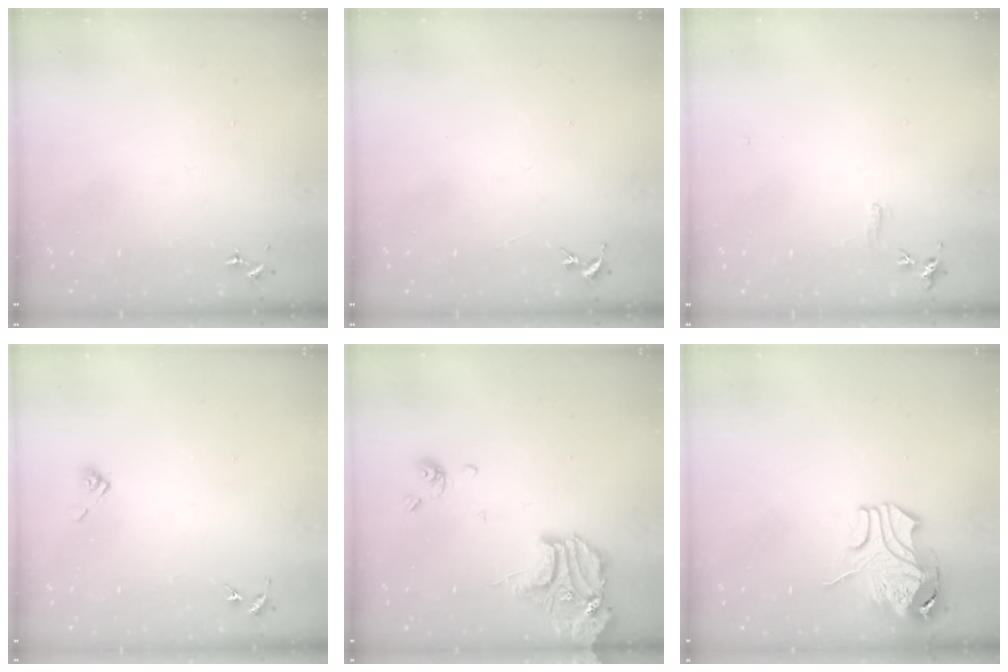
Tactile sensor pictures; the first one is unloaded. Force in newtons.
{"total": 0.0}
{"total": 5.6, "press": 5.5, "slide": 0.7}
{"total": 4.7, "press": 4.2, "slide": 2.2}
{"total": 16.0, "press": 15.8, "slide": 2.5}
{"total": 10.8, "press": 10.7, "slide": 1.3}